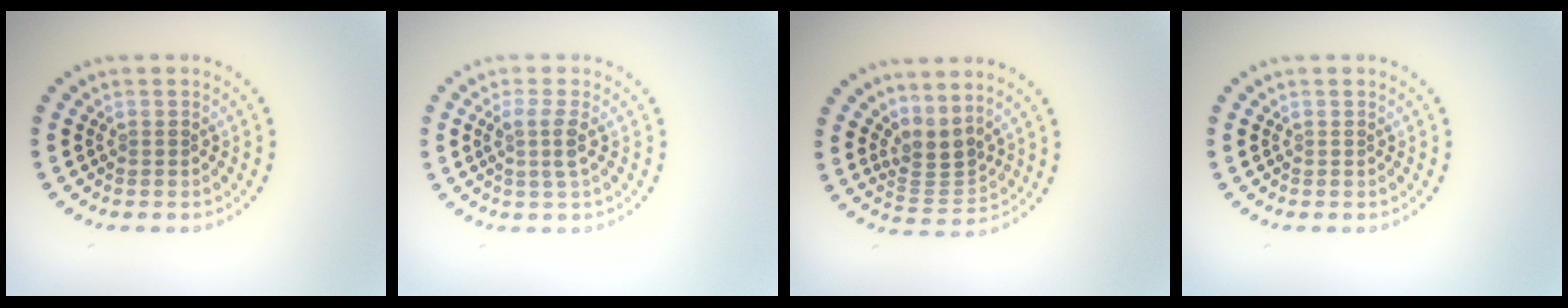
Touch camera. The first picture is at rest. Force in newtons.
{"total": 1.9, "press": 1.6, "slide": 1.1}
{"total": 2.8, "press": 2.0, "slide": 1.9}
{"total": 0.0}